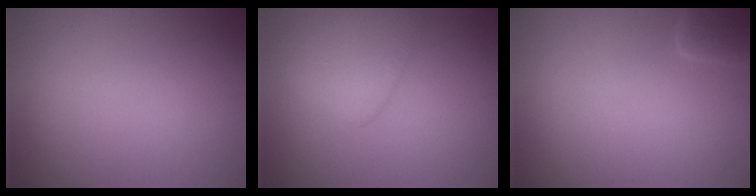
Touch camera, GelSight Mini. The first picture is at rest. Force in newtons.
{"total": 3.9, "press": 3.9, "slide": 0.0}
{"total": 2.3, "press": 2.3, "slide": 0.2}